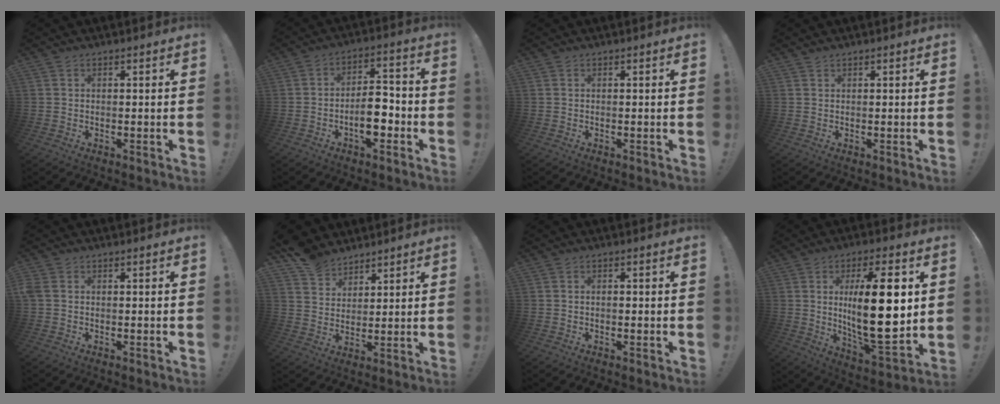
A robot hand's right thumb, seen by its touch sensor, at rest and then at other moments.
{"total": 10.3, "force": [-3.6, 5.1, 8.2], "torque": [-0.126, 0.019, -0.062]}
{"total": 0.0}
{"total": 0.7, "force": [0.7, 0.2, 0.0], "torque": [0.005, -0.003, 0.012]}
{"total": 1.5, "force": [-0.2, 0.6, 1.4], "torque": [-0.025, 0.001, -0.002]}
{"total": 9.2, "force": [7.3, 5.1, 1.9], "torque": [-0.038, -0.048, 0.146]}
{"total": 0.7, "force": [-0.4, 0.2, 0.5], "torque": [-0.010, 0.000, -0.006]}
{"total": 21.8, "force": [3.3, 6.8, 20.4], "torque": [-0.326, -0.025, 0.045]}